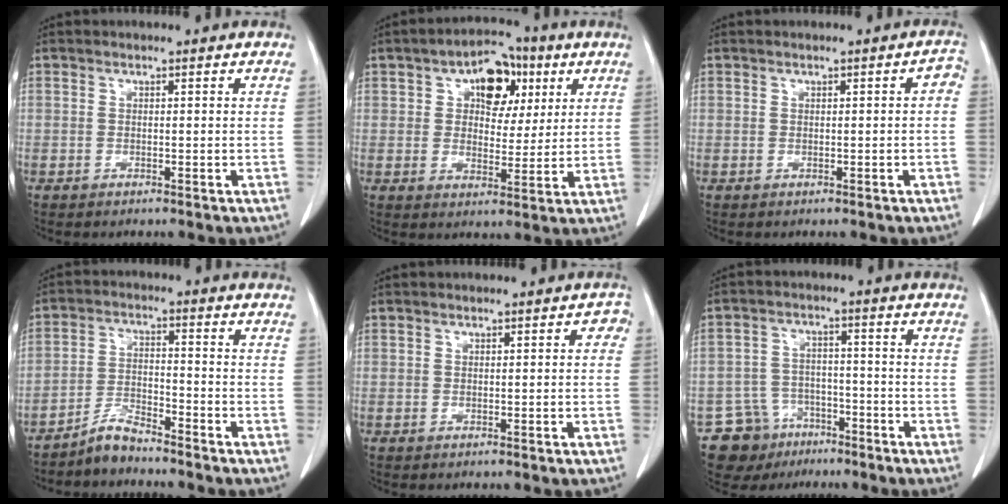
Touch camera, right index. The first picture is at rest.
{"total": 9.3, "force": [3.8, 5.5, 6.4], "torque": [-0.086, 0.028, 0.057]}
{"total": 1.6, "force": [-0.1, 0.6, 1.5], "torque": [-0.008, 0.005, -0.003]}
{"total": 4.6, "force": [-4.3, 0.6, 1.4], "torque": [-0.028, -0.011, -0.084]}
{"total": 1.2, "force": [0.1, 0.8, 1.0], "torque": [0.000, 0.007, -0.002]}
{"total": 7.9, "force": [-5.3, 5.8, 0.5], "torque": [-0.007, 0.020, -0.084]}